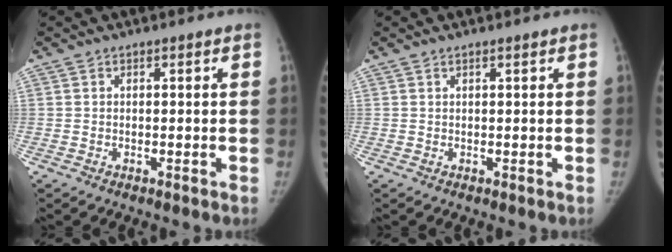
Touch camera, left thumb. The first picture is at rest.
{"total": 0.7, "force": [0.6, 0.0, 0.4], "torque": [-0.010, -0.001, 0.013]}